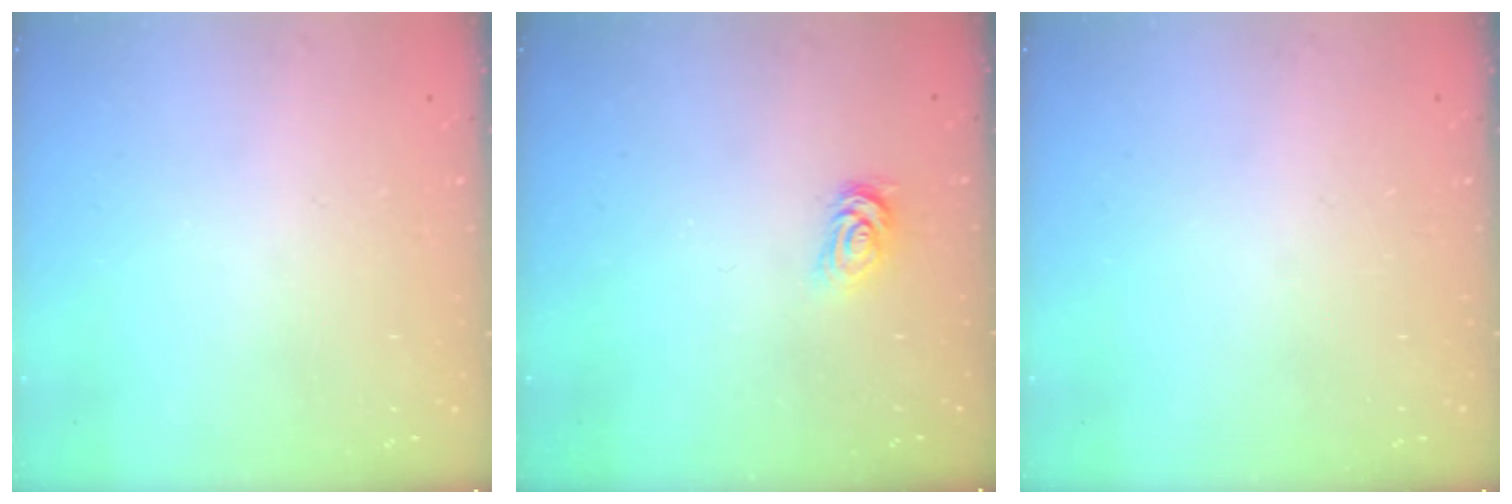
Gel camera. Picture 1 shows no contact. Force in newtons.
{"total": 2.6, "press": 2.6, "slide": 0.4}
{"total": 0.0}